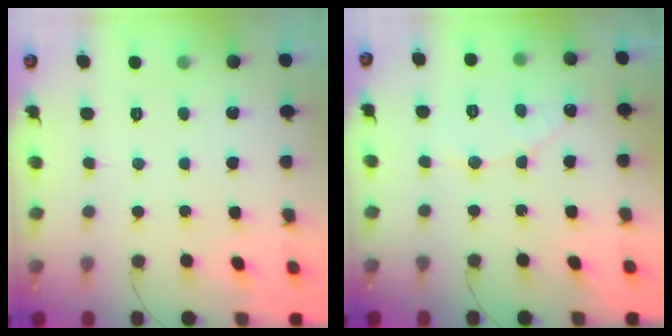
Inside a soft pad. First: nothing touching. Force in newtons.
{"total": 5.6, "press": 5.6, "slide": 0.5}